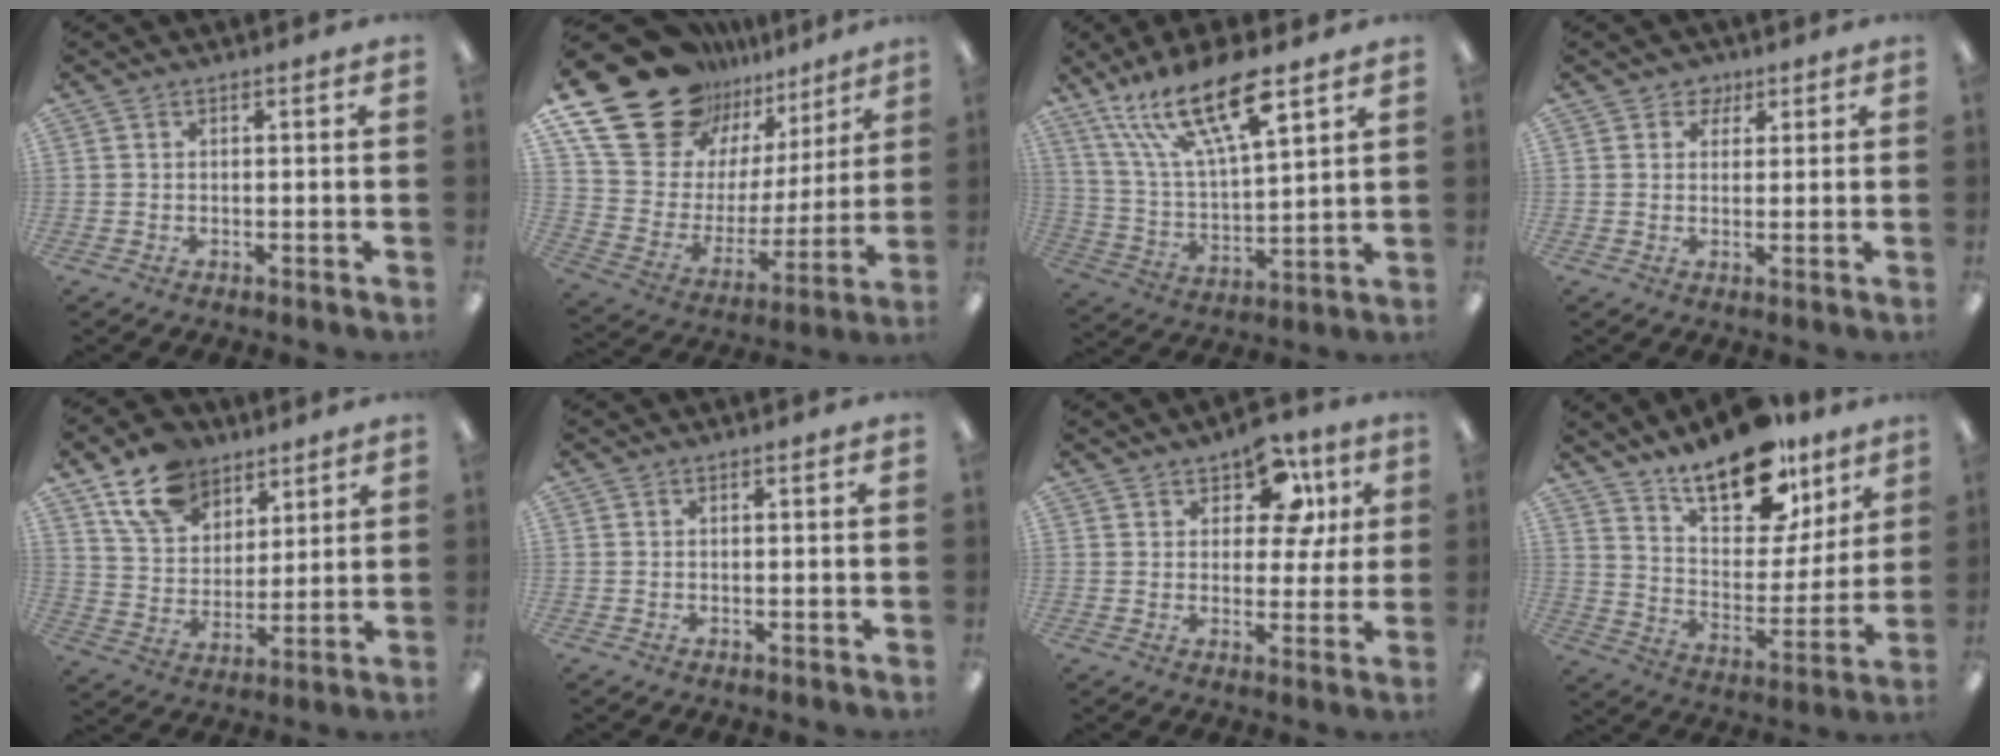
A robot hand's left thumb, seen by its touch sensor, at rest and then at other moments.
{"total": 26.1, "force": [17.8, 15.3, 11.4], "torque": [-0.214, -0.110, 0.337]}
{"total": 19.8, "force": [12.7, 6.6, 13.7], "torque": [-0.264, -0.068, 0.213]}
{"total": 3.3, "force": [2.1, 2.5, 0.6], "torque": [-0.003, -0.006, 0.036]}
{"total": 13.9, "force": [9.7, 8.6, 5.1], "torque": [-0.097, -0.043, 0.185]}
{"total": 0.0}
{"total": 11.8, "force": [6.2, 7.2, 6.9], "torque": [-0.094, -0.019, 0.108]}
{"total": 20.1, "force": [15.0, 9.0, 9.9], "torque": [-0.153, -0.099, 0.260]}